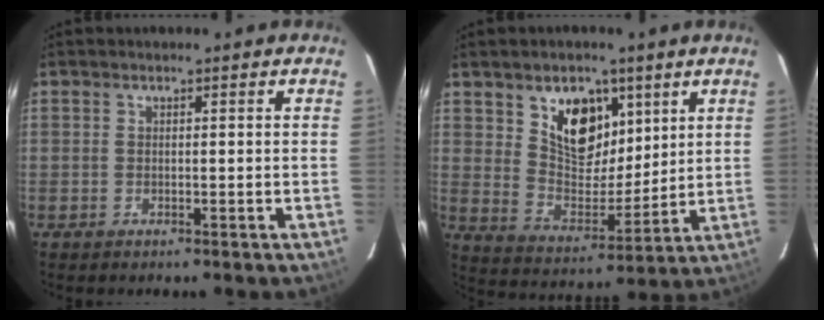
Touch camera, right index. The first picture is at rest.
{"total": 12.4, "force": [6.3, 7.7, 7.5], "torque": [-0.125, -0.003, 0.121]}